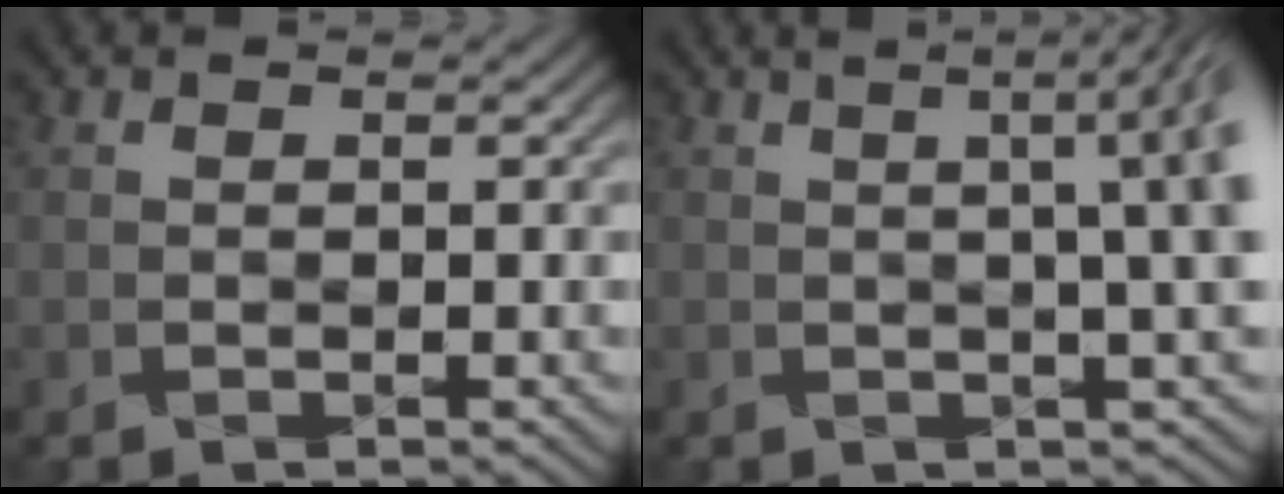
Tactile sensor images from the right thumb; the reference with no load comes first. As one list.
[{"total": 9.4, "force": [1.3, 2.7, 8.9], "torque": [-0.067, 0.032, 0.011]}]